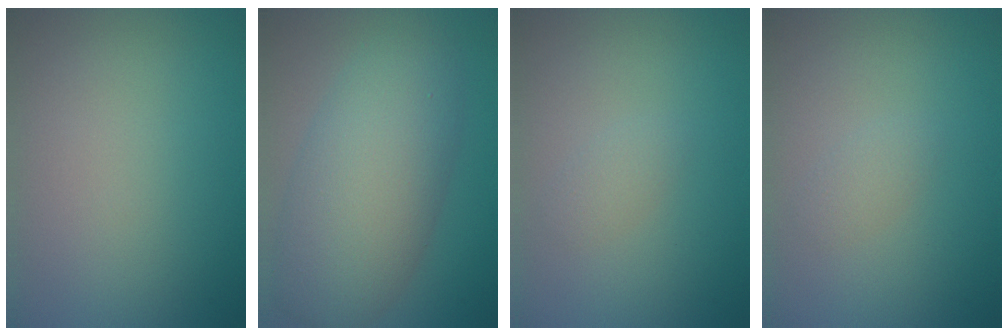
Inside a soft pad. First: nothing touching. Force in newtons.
{"total": 8.9, "press": 8.9, "slide": 0.1}
{"total": 1.0, "press": 1.0, "slide": 0.1}
{"total": 1.0, "press": 1.0, "slide": 0.1}